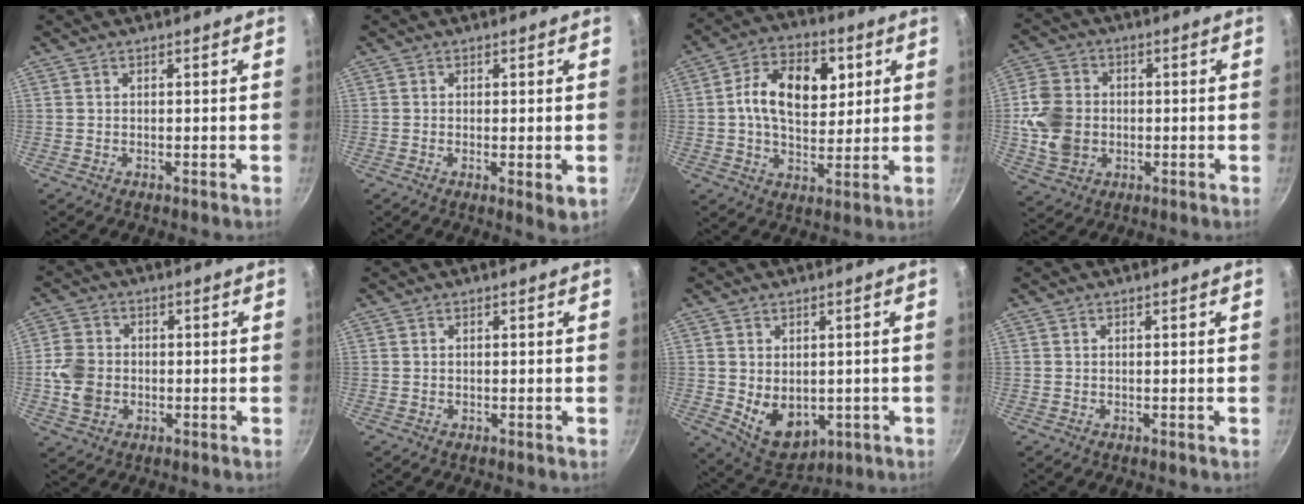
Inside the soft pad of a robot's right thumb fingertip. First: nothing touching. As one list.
[{"total": 3.6, "force": [-0.7, 1.0, 3.4], "torque": [-0.057, -0.012, -0.012]}, {"total": 14.9, "force": [3.3, 9.3, 11.2], "torque": [-0.156, 0.002, 0.050]}, {"total": 11.0, "force": [-0.9, 8.9, 6.4], "torque": [-0.115, 0.008, -0.016]}, {"total": 7.5, "force": [-1.1, 6.0, 4.3], "torque": [-0.074, 0.009, -0.022]}, {"total": 0.0}, {"total": 9.1, "force": [-1.4, 6.4, 6.4], "torque": [-0.076, -0.008, 0.002]}, {"total": 0.0}]